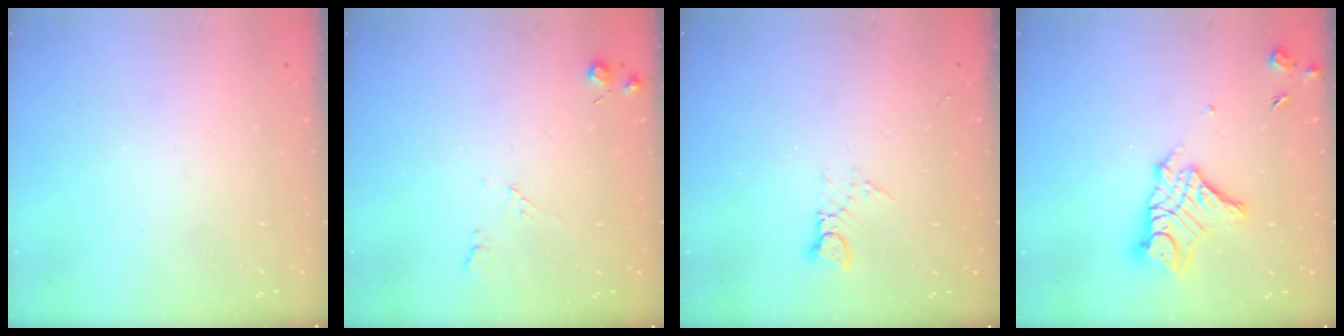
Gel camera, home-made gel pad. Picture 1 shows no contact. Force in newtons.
{"total": 5.6, "press": 5.6, "slide": 0.9}
{"total": 2.9, "press": 2.9, "slide": 0.2}
{"total": 12.5, "press": 12.5, "slide": 1.1}